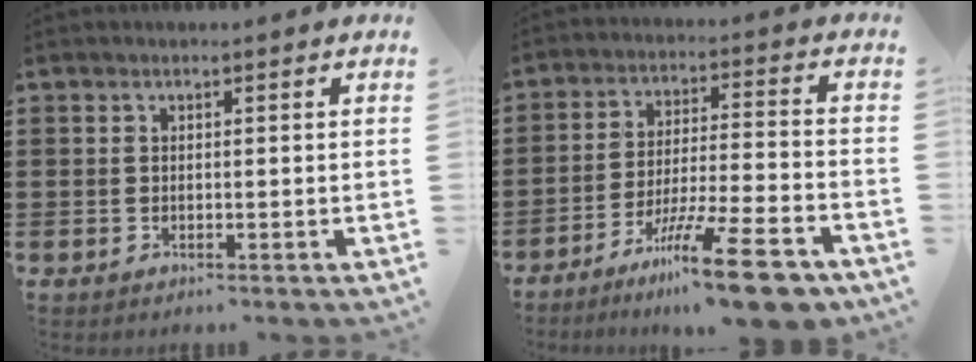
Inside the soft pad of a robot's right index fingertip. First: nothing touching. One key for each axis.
{"total": 14.9, "fx": -10.2, "fy": 1.5, "fz": 10.7, "tx": -0.172, "ty": 0.029, "tz": -0.174}